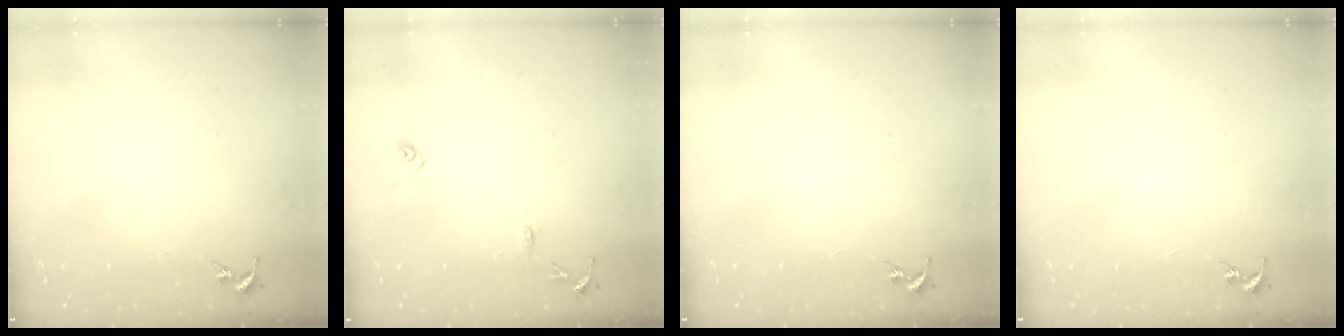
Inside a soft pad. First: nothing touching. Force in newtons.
{"total": 9.0, "press": 8.9, "slide": 0.8}
{"total": 0.0}
{"total": 0.0}